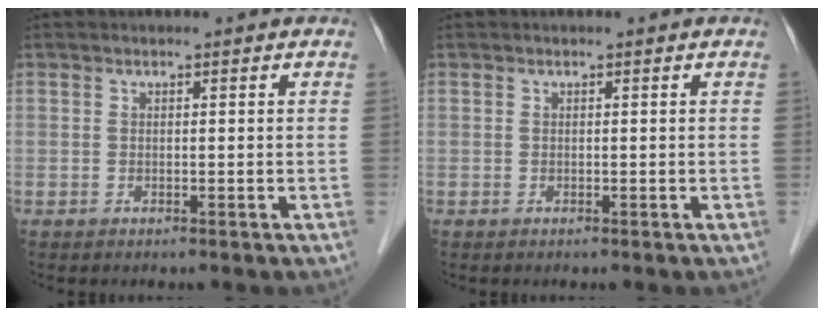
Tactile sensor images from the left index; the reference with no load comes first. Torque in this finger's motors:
{"motor_torque": [0.00, 0.00, 0.00, 0.00]}